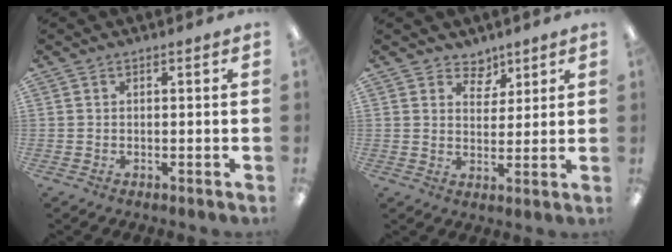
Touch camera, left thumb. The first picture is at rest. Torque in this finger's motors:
{"motor_torque": [-0.09, 0.06, -0.09, -0.24, 0.00]}